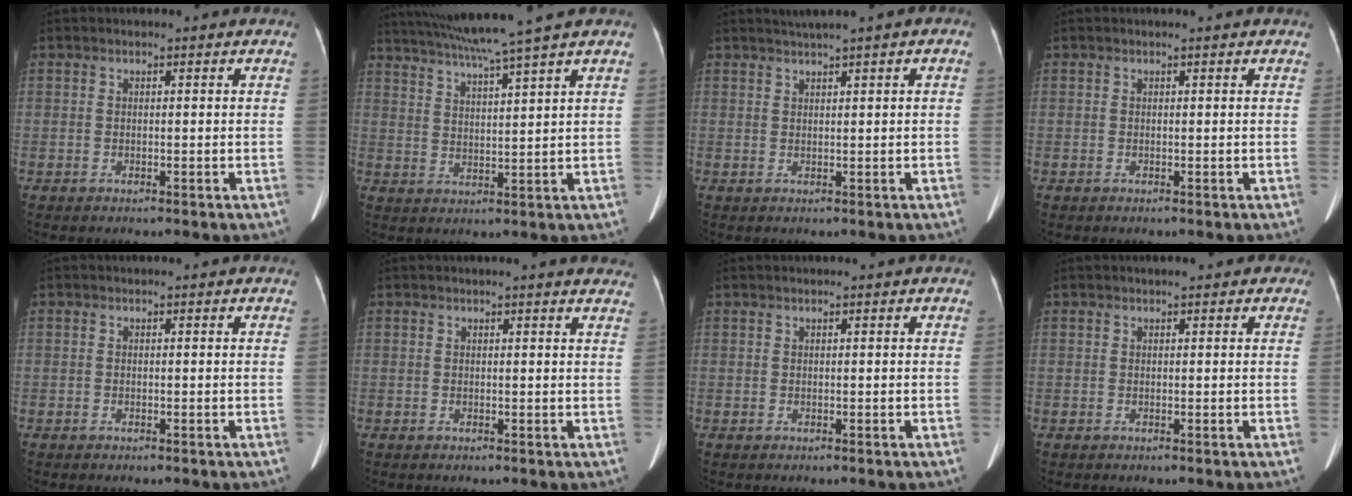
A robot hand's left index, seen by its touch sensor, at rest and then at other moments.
{"total": 11.0, "force": [9.2, -2.3, 5.6], "torque": [-0.100, 0.005, 0.148]}
{"total": 2.9, "force": [1.8, -0.1, 2.3], "torque": [-0.040, 0.018, 0.031]}
{"total": 0.7, "force": [0.6, -0.1, 0.3], "torque": [-0.001, 0.007, 0.010]}
{"total": 0.0}
{"total": 7.5, "force": [7.0, 0.9, 2.6], "torque": [-0.016, -0.001, 0.053]}
{"total": 0.0}
{"total": 1.8, "force": [1.2, 0.7, 1.1], "torque": [-0.006, 0.010, 0.010]}